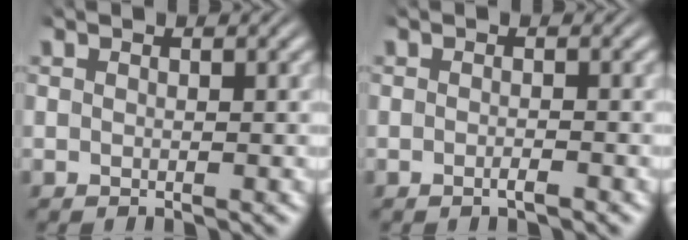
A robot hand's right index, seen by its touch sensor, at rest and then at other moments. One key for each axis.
{"total": 0.9, "fx": -0.7, "fy": 0.1, "fz": 0.5, "tx": -0.011, "ty": 0.005, "tz": -0.018}